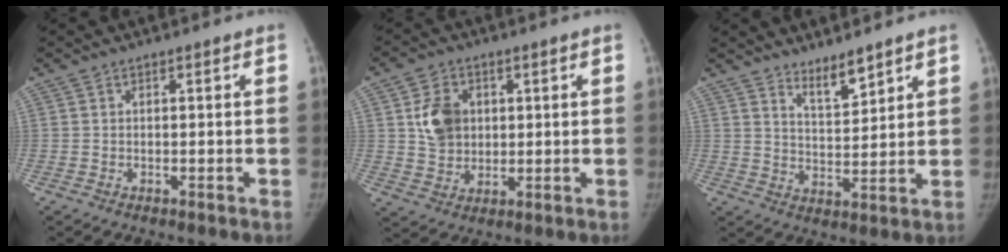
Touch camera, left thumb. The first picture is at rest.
{"total": 8.3, "force": [1.9, 6.6, 4.6], "torque": [-0.057, -0.009, 0.038]}
{"total": 5.7, "force": [4.7, 1.4, 2.9], "torque": [-0.036, -0.046, 0.086]}